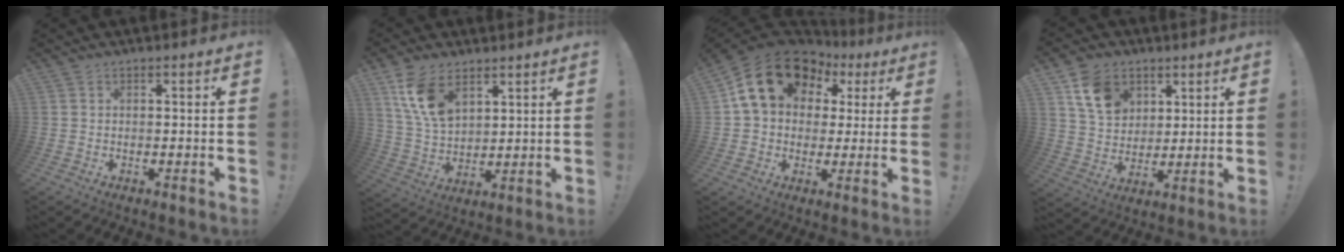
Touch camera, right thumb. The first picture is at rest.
{"total": 12.3, "force": [6.9, 7.1, 7.2], "torque": [-0.144, -0.022, 0.136]}
{"total": 17.8, "force": [7.8, 12.9, 9.5], "torque": [-0.149, -0.029, 0.148]}
{"total": 12.1, "force": [6.2, 9.0, 5.2], "torque": [-0.087, -0.021, 0.124]}